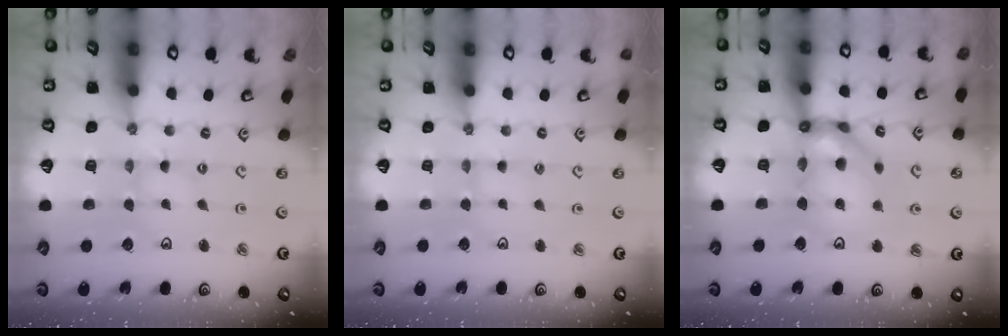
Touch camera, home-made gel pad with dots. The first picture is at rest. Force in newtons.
{"total": 2.1, "press": 2.1, "slide": 0.2}
{"total": 12.7, "press": 12.6, "slide": 1.8}